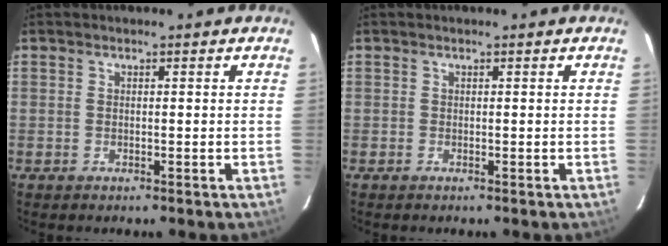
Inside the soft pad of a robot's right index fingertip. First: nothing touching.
{"total": 0.0}